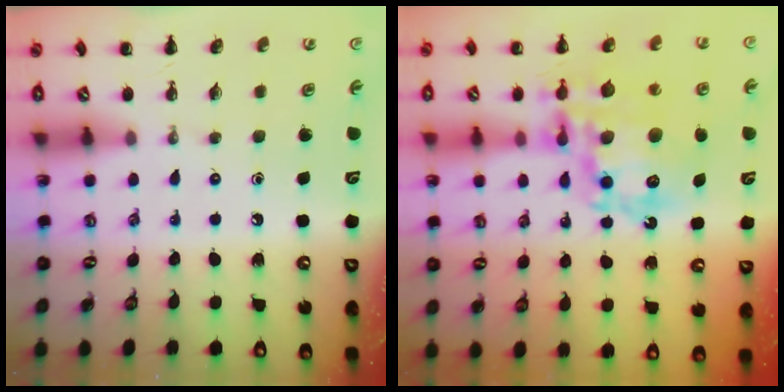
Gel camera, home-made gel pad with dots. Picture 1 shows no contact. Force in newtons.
{"total": 19.0, "press": 18.5, "slide": 4.3}